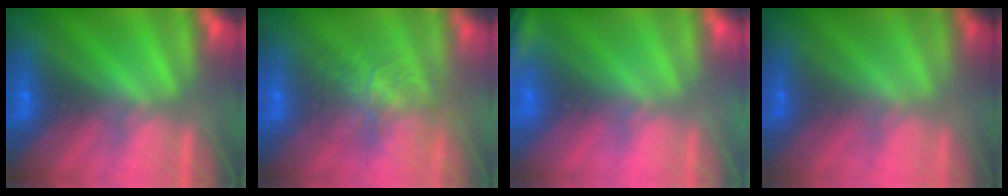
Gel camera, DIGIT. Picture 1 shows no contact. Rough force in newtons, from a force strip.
{"total": 4.5}
{"total": 2.4}
{"total": 1.7}